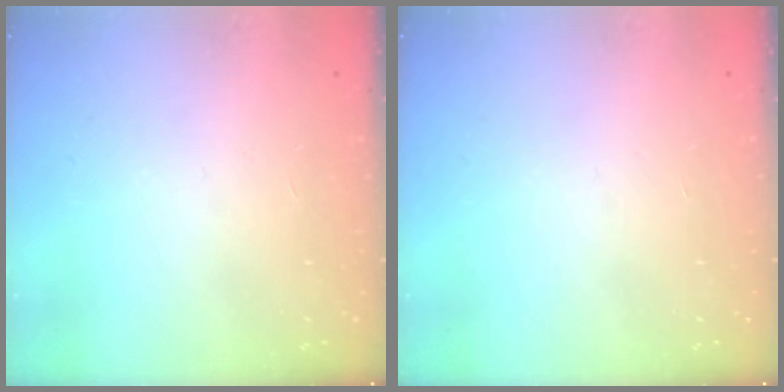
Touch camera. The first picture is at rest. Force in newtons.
{"total": 0.0}